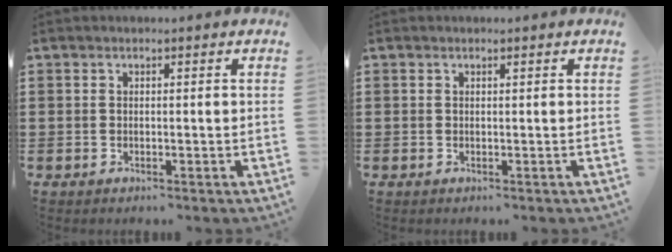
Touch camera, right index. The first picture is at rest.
{"total": 0.0}